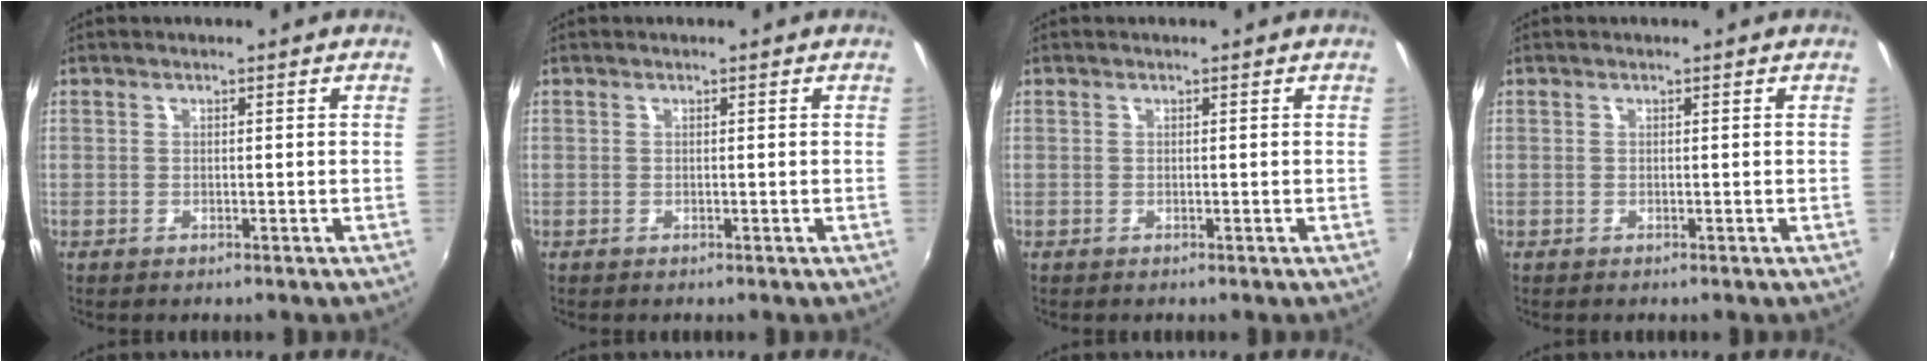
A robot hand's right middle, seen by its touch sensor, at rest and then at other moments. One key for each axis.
{"total": 0.0}
{"total": 0.0}
{"total": 0.0}